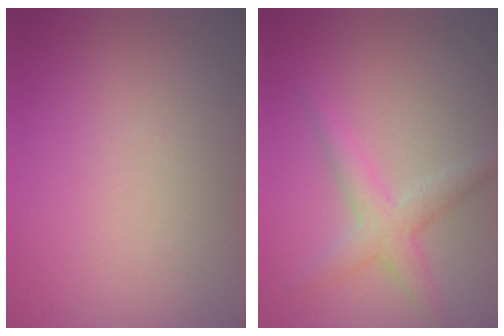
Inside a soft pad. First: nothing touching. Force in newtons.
{"total": 2.8, "press": 2.8, "slide": 0.0}